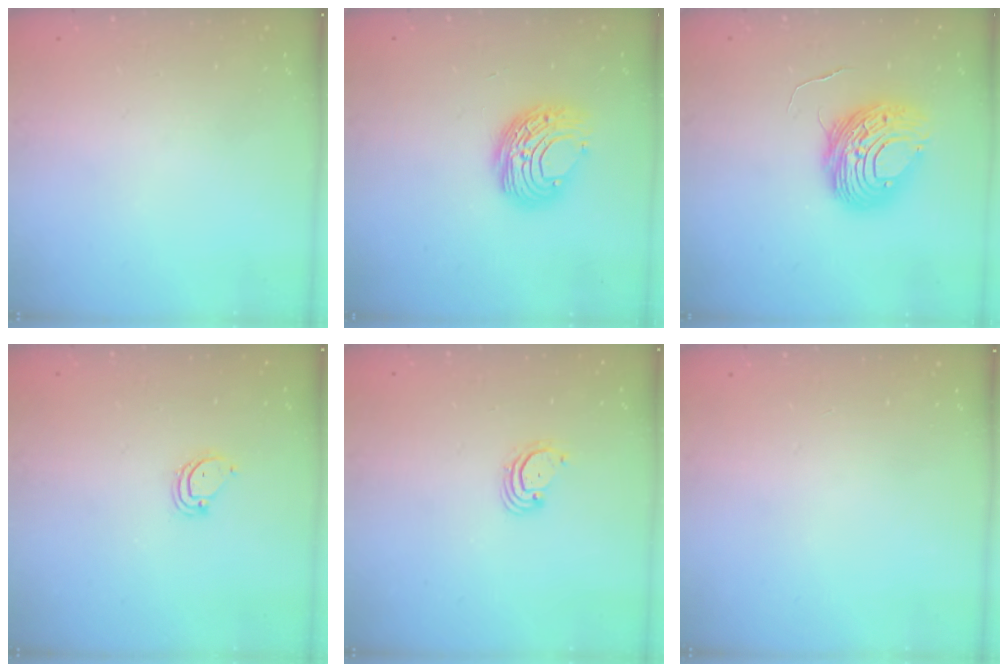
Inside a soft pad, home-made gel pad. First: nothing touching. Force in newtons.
{"total": 9.5, "press": 9.5, "slide": 0.5}
{"total": 10.7, "press": 10.6, "slide": 1.2}
{"total": 3.3, "press": 3.3, "slide": 0.4}
{"total": 3.0, "press": 3.0, "slide": 0.3}
{"total": 0.0}